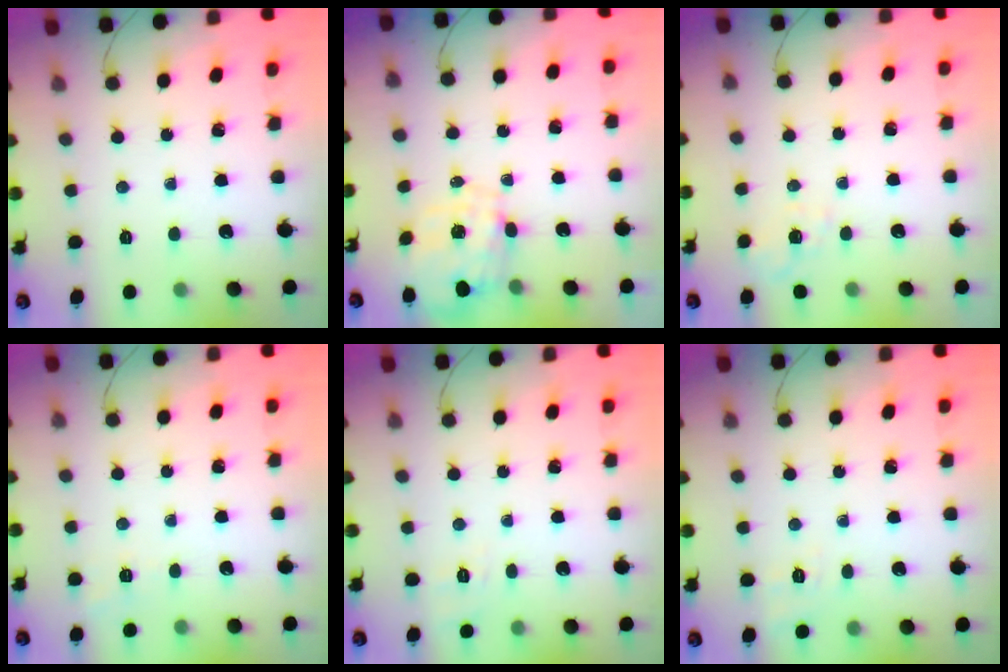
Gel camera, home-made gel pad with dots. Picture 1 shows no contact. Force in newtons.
{"total": 1.8, "press": 1.4, "slide": 1.1}
{"total": 2.2, "press": 1.6, "slide": 1.6}
{"total": 2.0, "press": 1.3, "slide": 1.5}
{"total": 2.9, "press": 2.2, "slide": 1.9}
{"total": 1.7, "press": 0.0, "slide": 1.7}